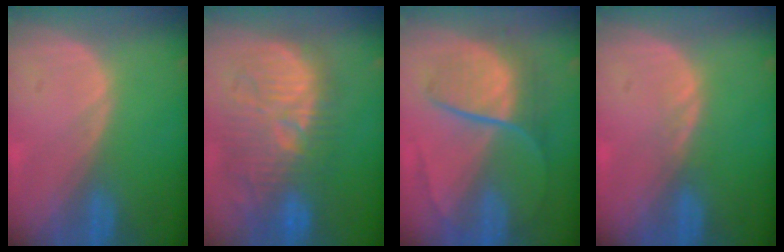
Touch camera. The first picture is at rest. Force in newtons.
{"total": 12.2, "press": 11.7, "slide": 3.6}
{"total": 7.8, "press": 7.5, "slide": 2.4}
{"total": 1.1, "press": 1.0, "slide": 0.2}